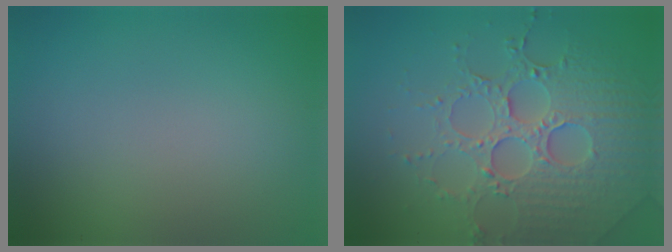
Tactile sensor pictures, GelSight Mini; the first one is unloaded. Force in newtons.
{"total": 6.6, "press": 5.3, "slide": 4.1}